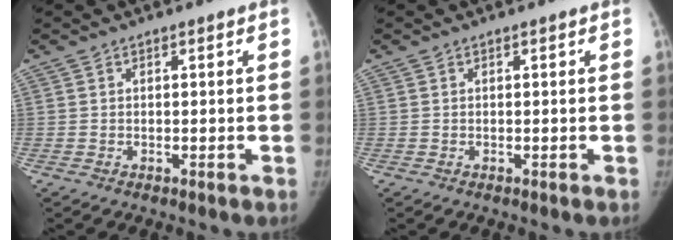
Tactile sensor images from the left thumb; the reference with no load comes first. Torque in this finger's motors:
{"motor_torque": [0.05, 0.02, 0.04, -0.11, 0.02]}